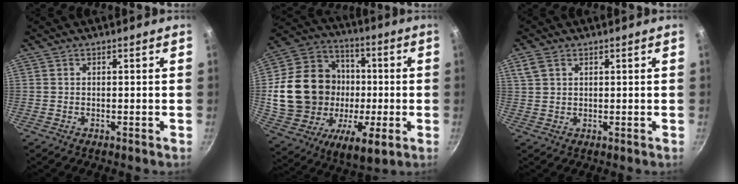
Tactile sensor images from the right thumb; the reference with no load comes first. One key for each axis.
{"total": 25.6, "fx": -0.4, "fy": 20.0, "fz": 16.0, "tx": -0.268, "ty": 0.017, "tz": 0.001}
{"total": 3.4, "fx": 1.6, "fy": 2.2, "fz": 2.0, "tx": -0.036, "ty": 0.000, "tz": 0.035}